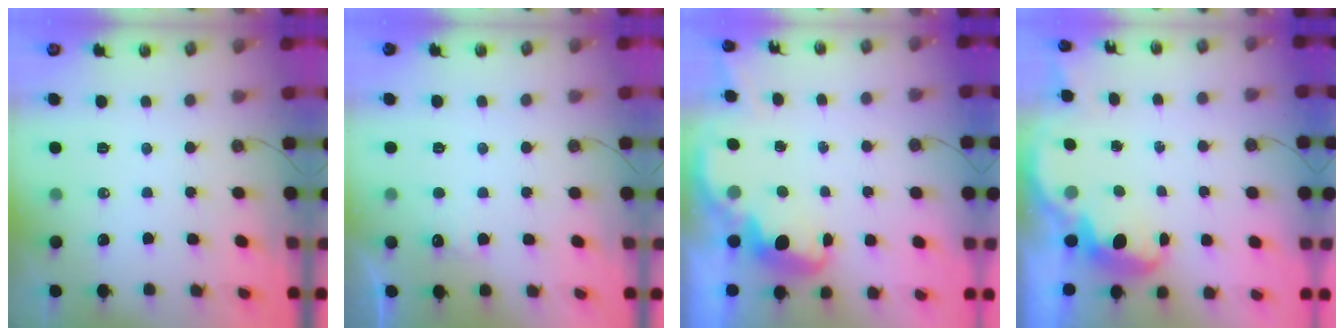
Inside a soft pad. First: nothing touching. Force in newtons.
{"total": 5.5, "press": 5.4, "slide": 1.3}
{"total": 2.5, "press": 2.5, "slide": 0.4}
{"total": 2.5, "press": 2.4, "slide": 0.6}